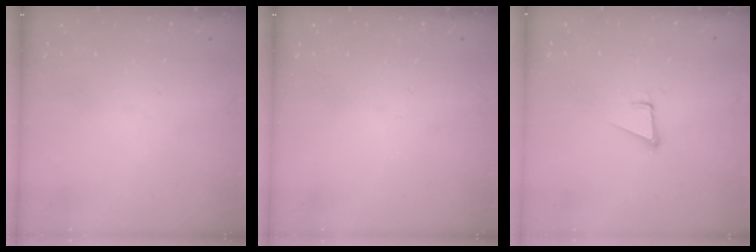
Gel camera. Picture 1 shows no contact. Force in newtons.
{"total": 0.0}
{"total": 3.7, "press": 2.9, "slide": 2.2}